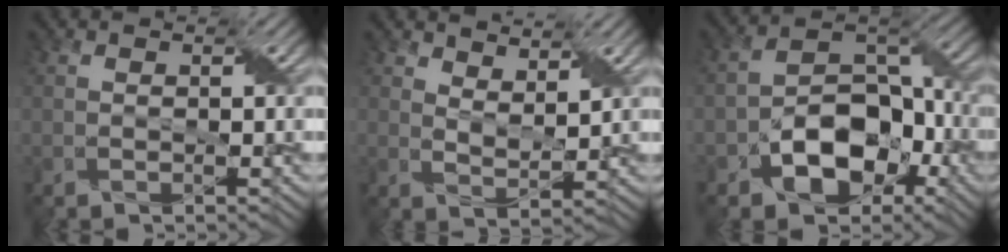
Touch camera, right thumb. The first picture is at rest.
{"total": 3.7, "force": [3.4, 0.9, 1.2], "torque": [-0.026, -0.017, 0.065]}
{"total": 9.6, "force": [-4.7, 6.2, 5.6], "torque": [-0.089, -0.005, -0.087]}